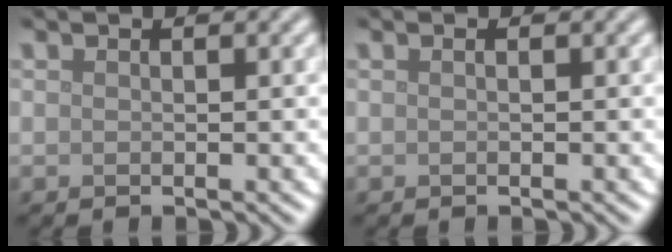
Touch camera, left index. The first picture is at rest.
{"total": 0.0}